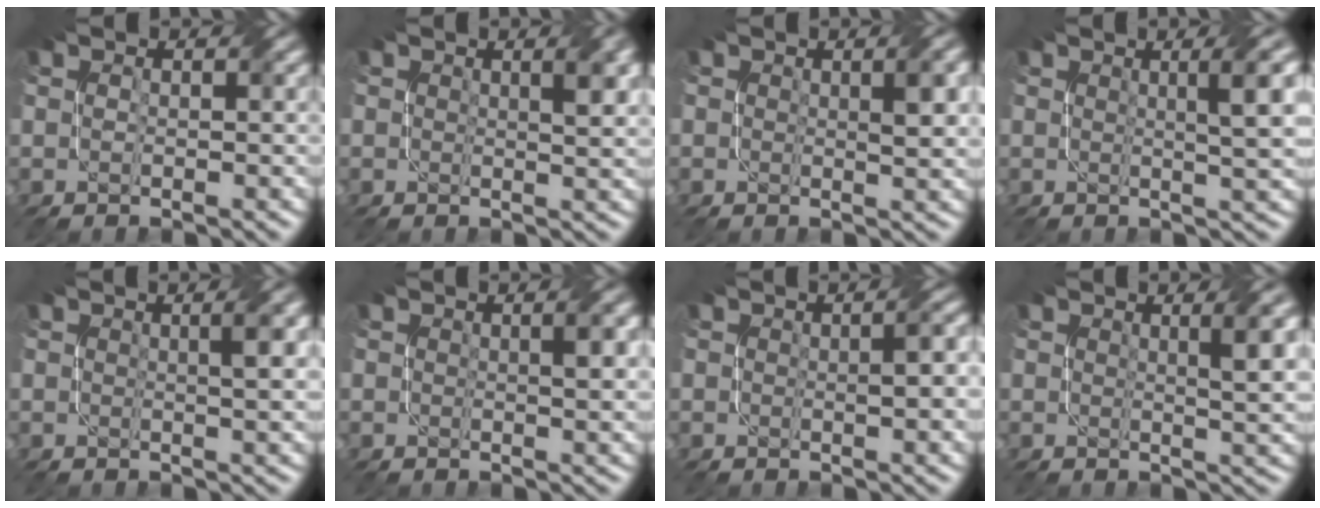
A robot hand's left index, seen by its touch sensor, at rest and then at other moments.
{"total": 1.9, "force": [0.6, 0.6, 1.7], "torque": [-0.015, 0.005, 0.012]}
{"total": 2.2, "force": [0.4, 0.7, 2.0], "torque": [-0.023, 0.004, 0.008]}
{"total": 4.4, "force": [1.1, 0.9, 4.1], "torque": [-0.042, 0.014, 0.018]}
{"total": 2.3, "force": [0.5, 0.6, 2.2], "torque": [-0.018, 0.010, 0.007]}
{"total": 1.7, "force": [0.3, 0.4, 1.6], "torque": [-0.015, 0.006, 0.005]}
{"total": 1.9, "force": [-0.2, 0.5, 1.9], "torque": [-0.022, 0.005, 0.001]}
{"total": 3.5, "force": [1.0, 0.9, 3.2], "torque": [-0.028, 0.008, 0.016]}